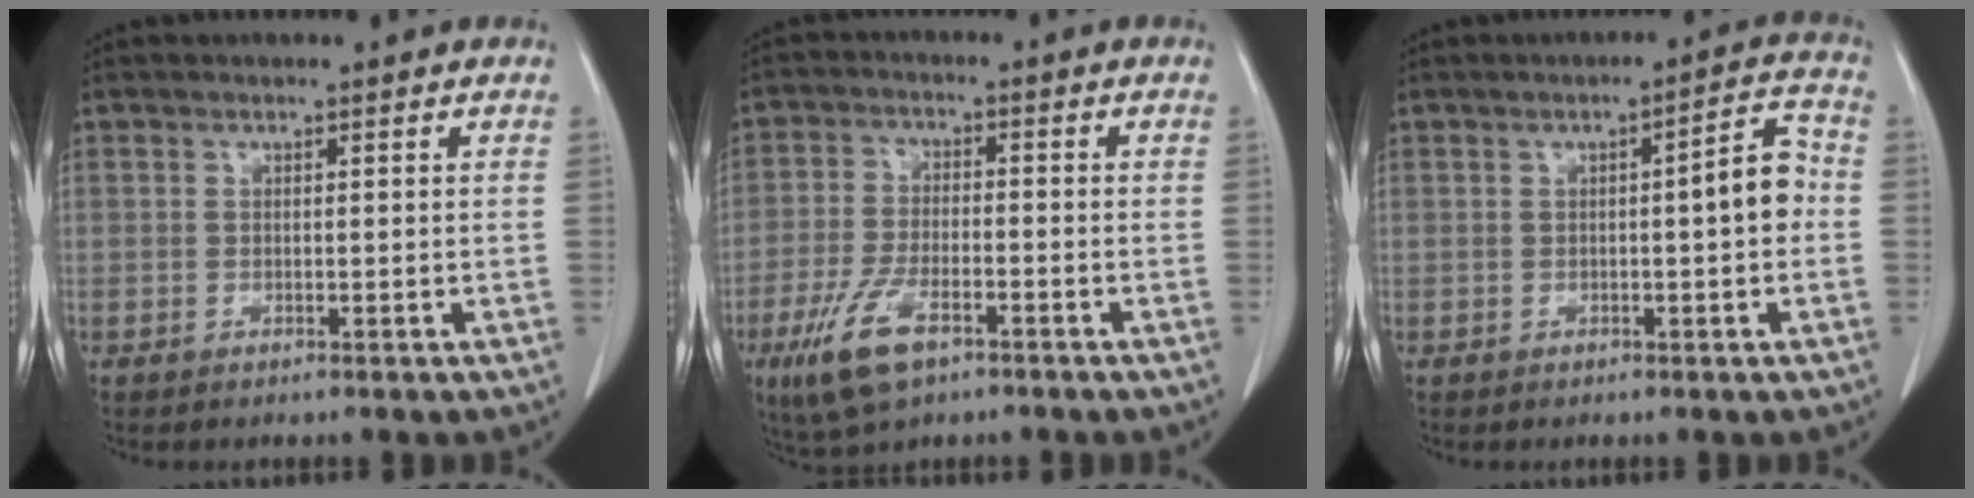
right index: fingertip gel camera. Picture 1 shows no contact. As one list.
[{"total": 8.9, "force": [-4.9, 3.3, 6.6], "torque": [-0.142, -0.014, -0.088]}, {"total": 5.5, "force": [-0.2, 0.9, 5.4], "torque": [-0.069, 0.017, -0.008]}]